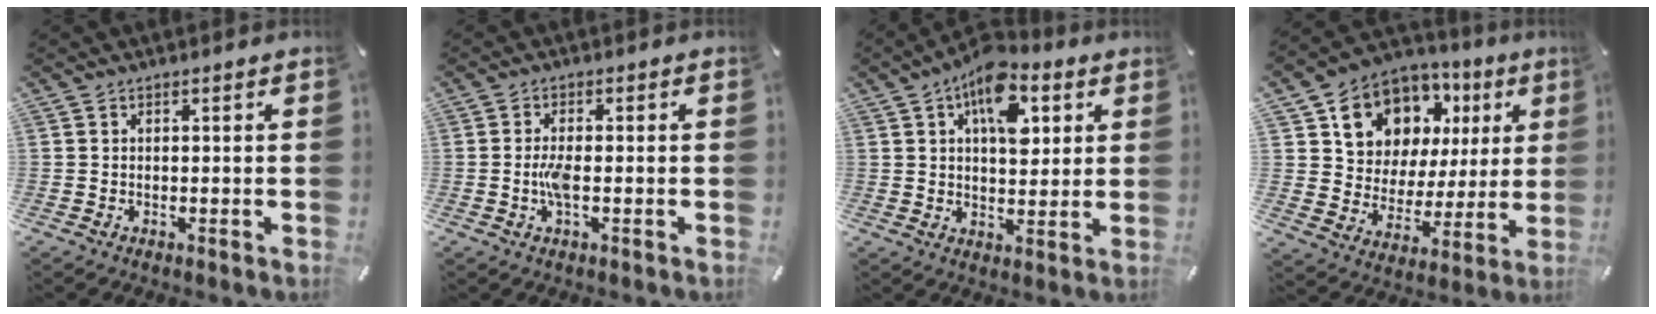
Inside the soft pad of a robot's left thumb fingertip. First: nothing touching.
{"total": 3.9, "force": [-0.8, 0.9, 3.7], "torque": [-0.079, -0.005, -0.017]}
{"total": 12.4, "force": [5.0, 7.2, 8.7], "torque": [-0.120, -0.012, 0.085]}
{"total": 13.1, "force": [7.5, 10.1, 3.9], "torque": [-0.083, -0.047, 0.143]}